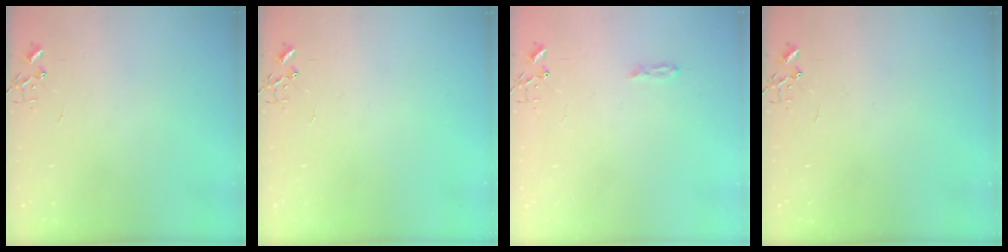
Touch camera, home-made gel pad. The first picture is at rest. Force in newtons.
{"total": 0.0}
{"total": 3.7, "press": 3.6, "slide": 0.4}
{"total": 0.0}